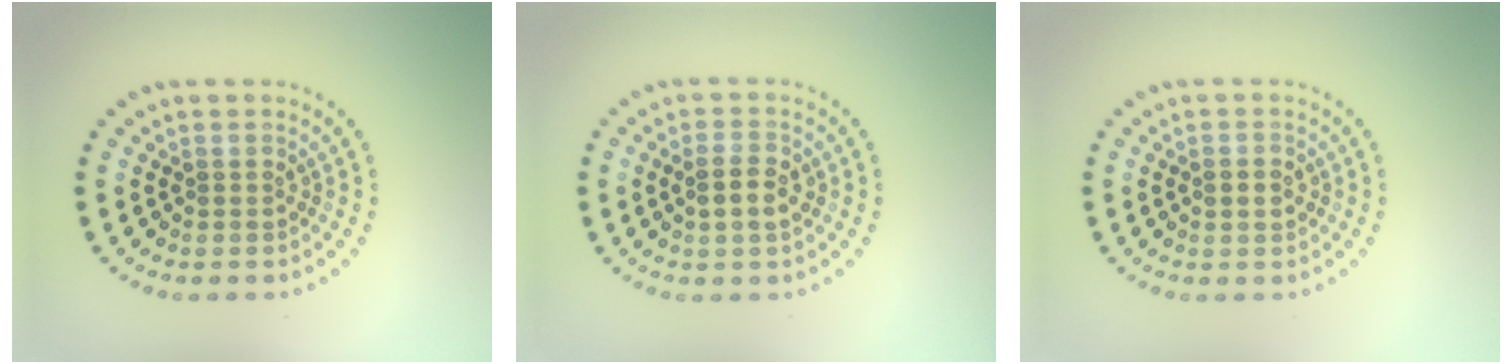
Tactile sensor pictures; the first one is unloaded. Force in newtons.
{"total": 2.6, "press": 2.5, "slide": 0.3}
{"total": 1.8, "press": 1.8, "slide": 0.1}